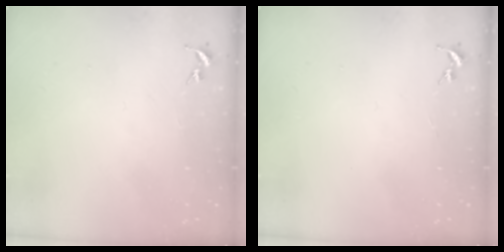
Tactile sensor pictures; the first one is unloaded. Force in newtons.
{"total": 0.0}